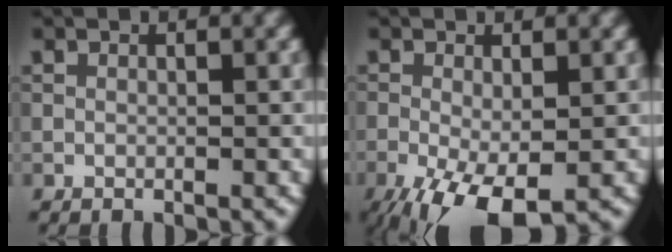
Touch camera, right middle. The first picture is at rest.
{"total": 6.9, "force": [-3.0, 2.8, 5.6], "torque": [-0.118, -0.018, -0.047]}